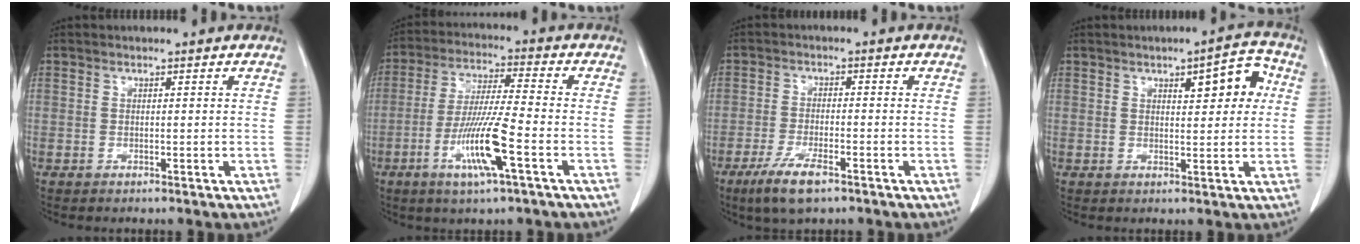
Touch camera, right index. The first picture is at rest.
{"total": 11.1, "force": [-4.3, 0.1, 10.3], "torque": [-0.203, -0.014, -0.084]}
{"total": 6.5, "force": [-4.1, 1.3, 4.8], "torque": [-0.101, -0.013, -0.070]}
{"total": 6.3, "force": [2.0, 2.0, 5.6], "torque": [-0.071, 0.017, 0.026]}